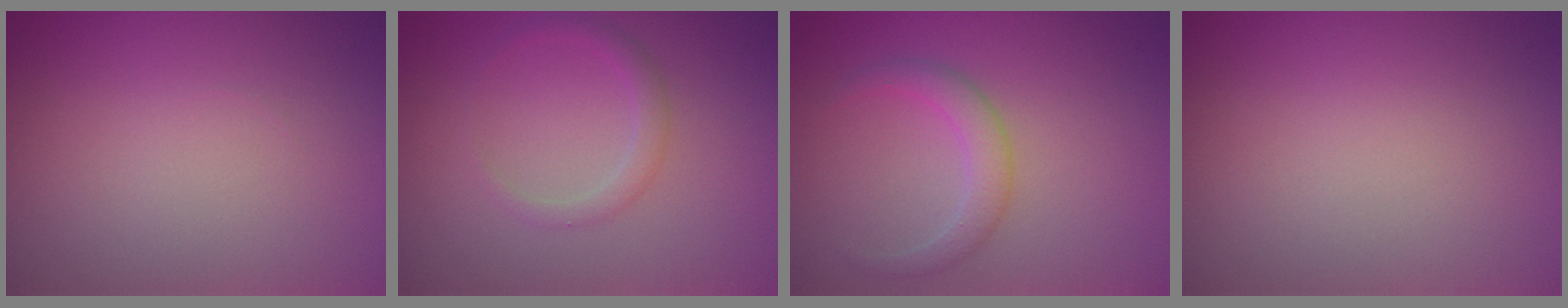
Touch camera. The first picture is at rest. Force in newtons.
{"total": 1.5, "press": 1.5, "slide": 0.0}
{"total": 2.3, "press": 2.3, "slide": 0.1}
{"total": 0.0}